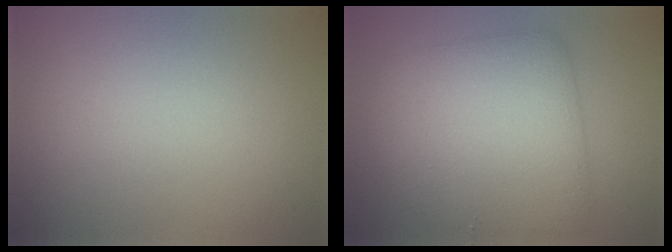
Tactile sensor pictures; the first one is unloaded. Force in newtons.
{"total": 7.4, "press": 7.4, "slide": 0.2}